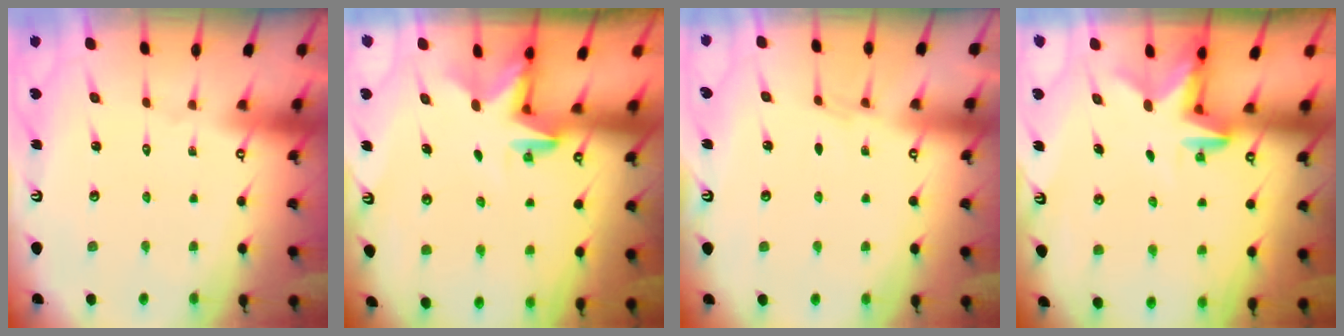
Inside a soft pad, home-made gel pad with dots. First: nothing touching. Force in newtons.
{"total": 2.8, "press": 2.8, "slide": 0.3}
{"total": 2.3, "press": 2.3, "slide": 0.4}
{"total": 2.5, "press": 2.5, "slide": 0.5}